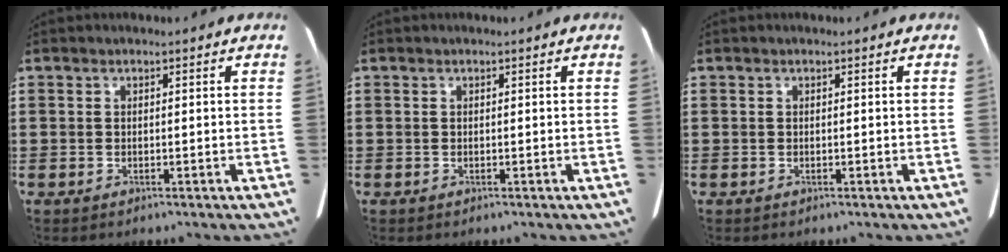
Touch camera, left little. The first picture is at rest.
{"total": 0.0}
{"total": 0.0}